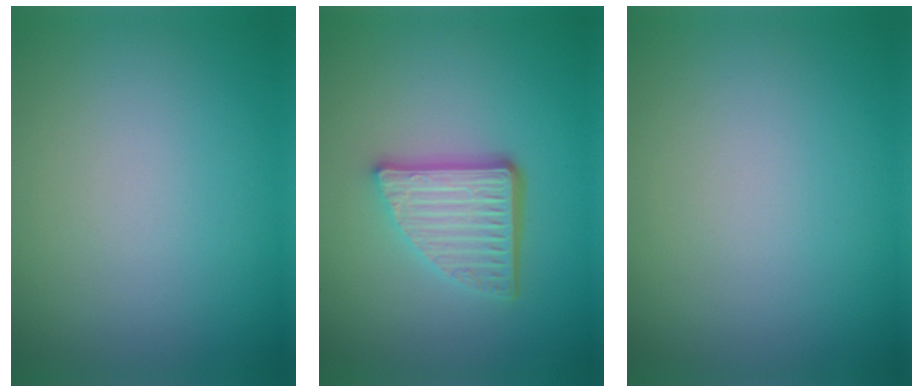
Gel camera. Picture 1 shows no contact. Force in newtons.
{"total": 5.1, "press": 3.6, "slide": 3.6}
{"total": 0.0}